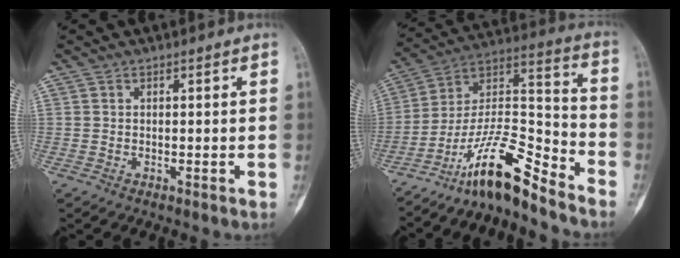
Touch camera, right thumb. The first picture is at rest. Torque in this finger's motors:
{"motor_torque": [0.60, 0.12, 1.38, -1.39, 0.13]}